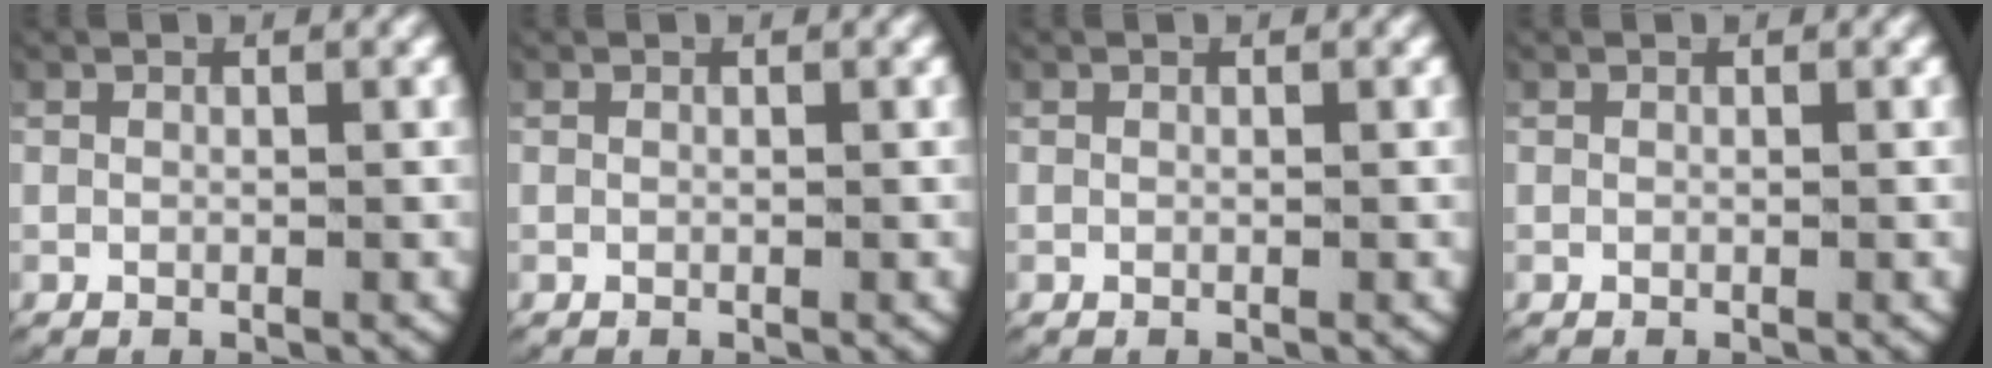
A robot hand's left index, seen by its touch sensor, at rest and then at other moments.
{"total": 0.0}
{"total": 0.0}
{"total": 0.0}